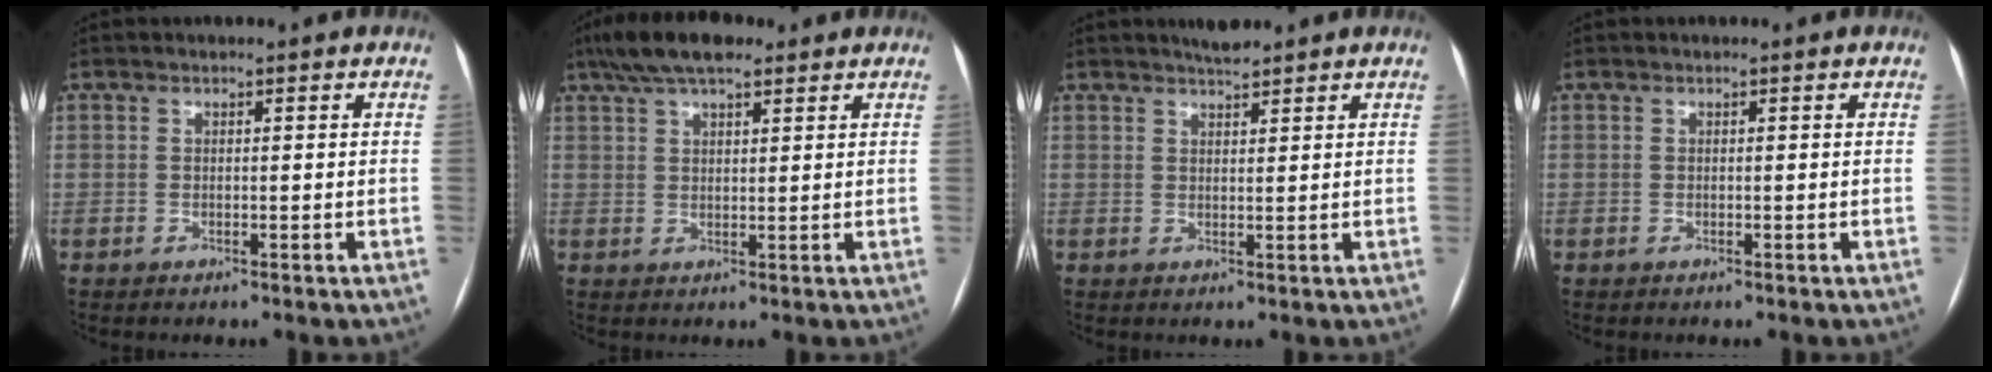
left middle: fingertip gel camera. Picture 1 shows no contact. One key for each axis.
{"total": 8.4, "fx": 6.1, "fy": 2.6, "fz": 5.3, "tx": -0.099, "ty": 0.031, "tz": 0.104}
{"total": 2.2, "fx": 2.1, "fy": 0.2, "fz": 0.7, "tx": -0.019, "ty": 0.004, "tz": 0.037}
{"total": 0.0}